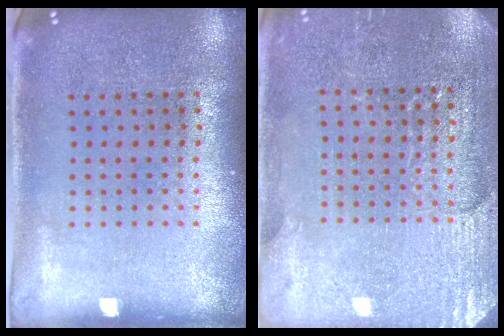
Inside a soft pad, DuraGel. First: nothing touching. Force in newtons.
{"total": 2.9, "press": 2.9, "slide": 0.2}